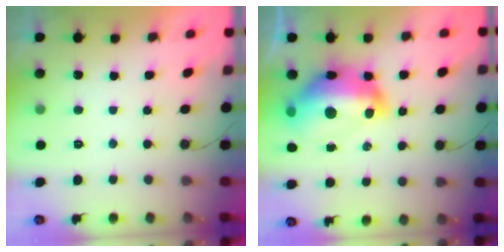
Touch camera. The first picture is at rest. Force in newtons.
{"total": 20.2, "press": 20.1, "slide": 2.3}